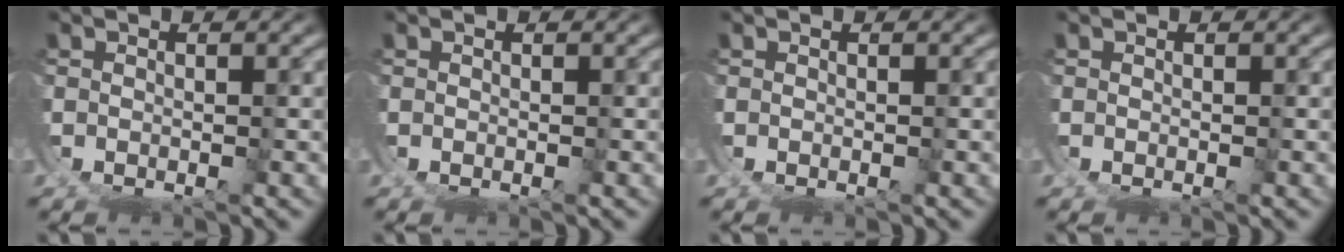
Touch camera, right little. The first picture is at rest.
{"total": 0.0}
{"total": 0.0}
{"total": 0.0}